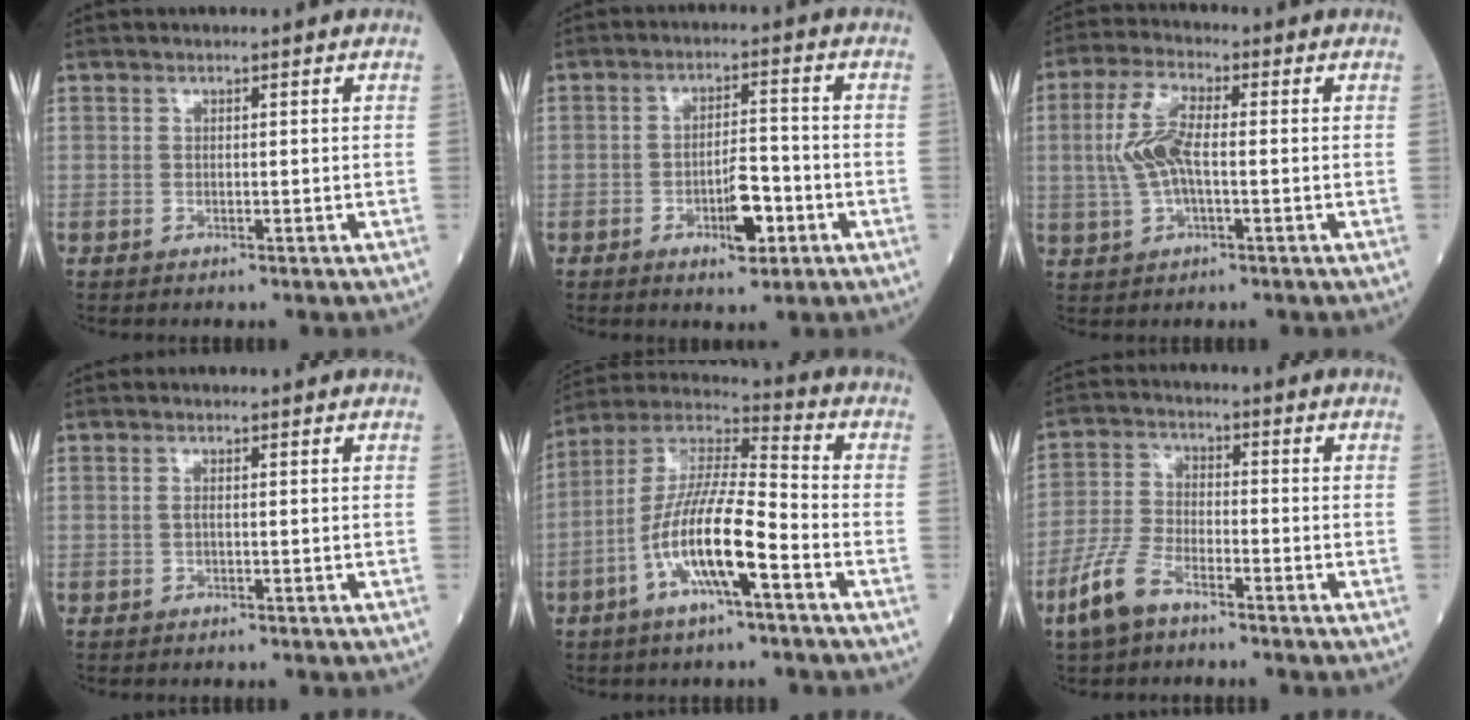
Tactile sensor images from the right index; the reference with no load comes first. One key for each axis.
{"total": 6.3, "fx": -2.5, "fy": 2.1, "fz": 5.4, "tx": -0.090, "ty": 0.003, "tz": -0.036}
{"total": 7.5, "fx": 0.0, "fy": 2.7, "fz": 7.0, "tx": -0.163, "ty": 0.010, "tz": 0.000}
{"total": 0.8, "fx": 0.1, "fy": 0.2, "fz": 0.7, "tx": -0.018, "ty": 0.000, "tz": 0.000}
{"total": 13.5, "fx": -5.1, "fy": 2.0, "fz": 12.4, "tx": -0.247, "ty": 0.002, "tz": -0.099}
{"total": 7.3, "fx": -5.0, "fy": 2.7, "fz": 4.6, "tx": -0.110, "ty": -0.006, "tz": -0.103}